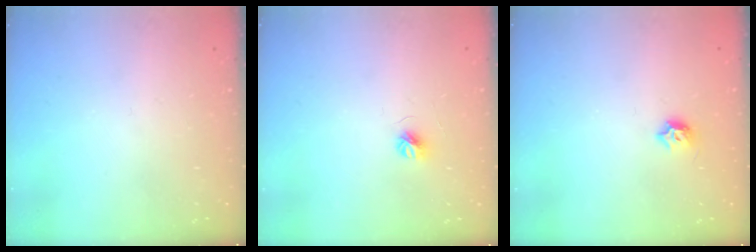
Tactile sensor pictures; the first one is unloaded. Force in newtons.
{"total": 4.9, "press": 4.9, "slide": 0.4}
{"total": 5.9, "press": 5.8, "slide": 1.0}